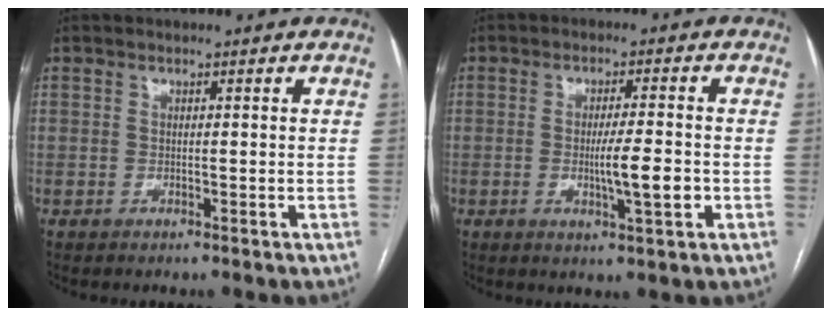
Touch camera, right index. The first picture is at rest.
{"total": 5.9, "force": [-1.2, 0.4, 5.7], "torque": [-0.099, -0.007, -0.018]}